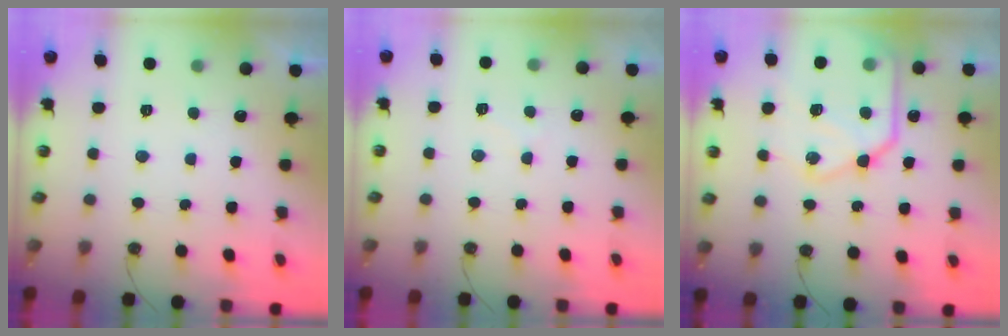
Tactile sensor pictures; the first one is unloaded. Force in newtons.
{"total": 3.4, "press": 3.3, "slide": 0.5}
{"total": 19.2, "press": 19.1, "slide": 1.7}